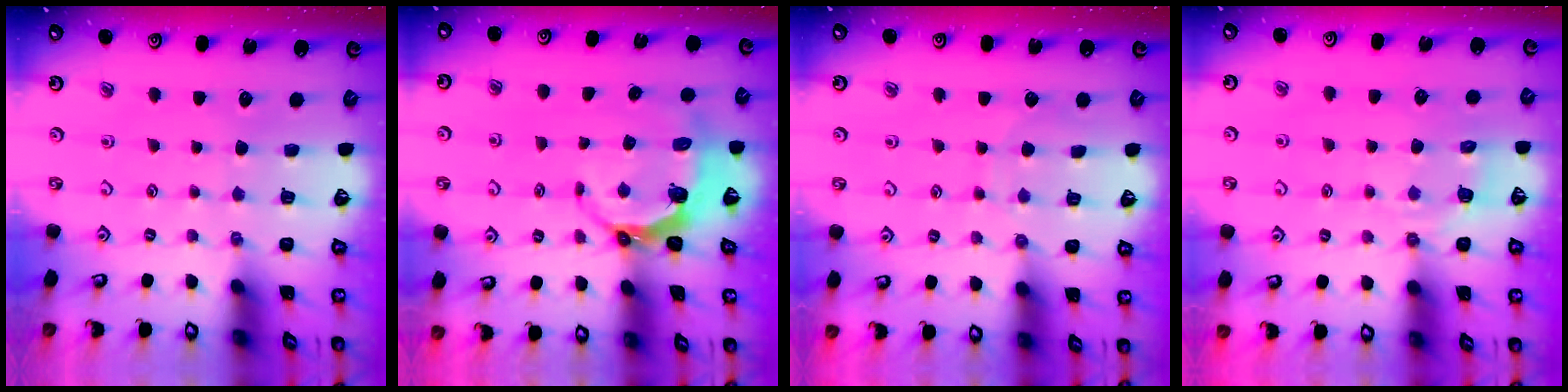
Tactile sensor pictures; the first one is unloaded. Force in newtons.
{"total": 5.5, "press": 4.4, "slide": 3.3}
{"total": 5.6, "press": 5.6, "slide": 0.5}
{"total": 4.7, "press": 4.4, "slide": 1.4}